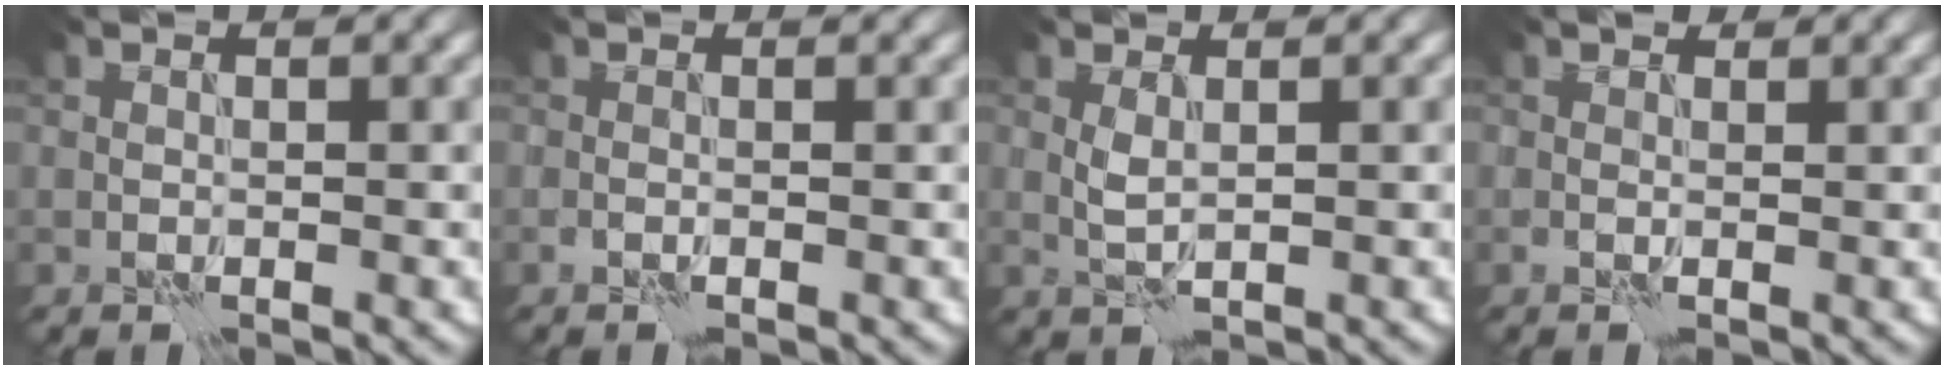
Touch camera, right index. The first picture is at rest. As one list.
[{"total": 0.8, "force": [-0.2, 0.4, 0.6], "torque": [-0.012, -0.001, -0.007]}, {"total": 1.2, "force": [0.6, 0.2, 1.0], "torque": [-0.026, 0.000, 0.014]}, {"total": 1.2, "force": [0.4, 0.8, 0.8], "torque": [-0.012, 0.003, 0.002]}]